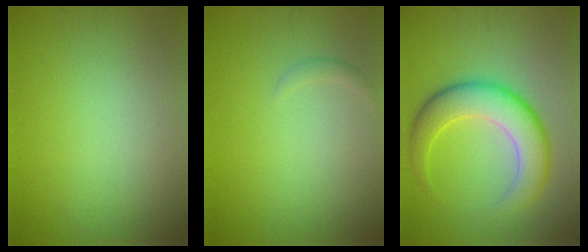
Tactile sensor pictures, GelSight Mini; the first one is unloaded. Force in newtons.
{"total": 0.7, "press": 0.7, "slide": 0.0}
{"total": 6.7, "press": 6.7, "slide": 0.0}